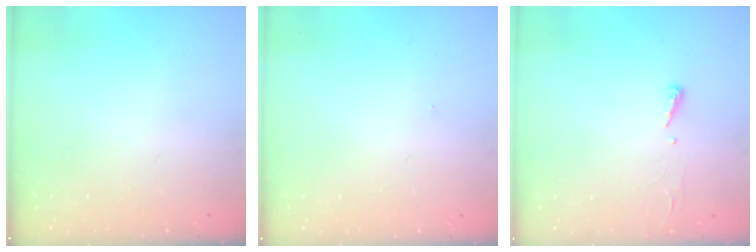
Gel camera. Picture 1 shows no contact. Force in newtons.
{"total": 5.3, "press": 0.3, "slide": 5.2}
{"total": 2.9, "press": 2.9, "slide": 0.4}